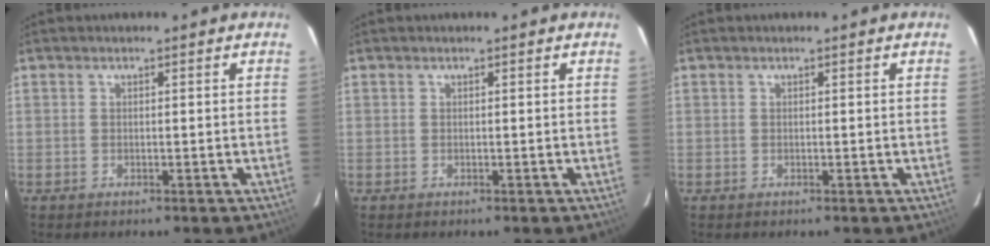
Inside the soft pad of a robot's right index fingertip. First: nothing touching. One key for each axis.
{"total": 0.0}
{"total": 0.0}